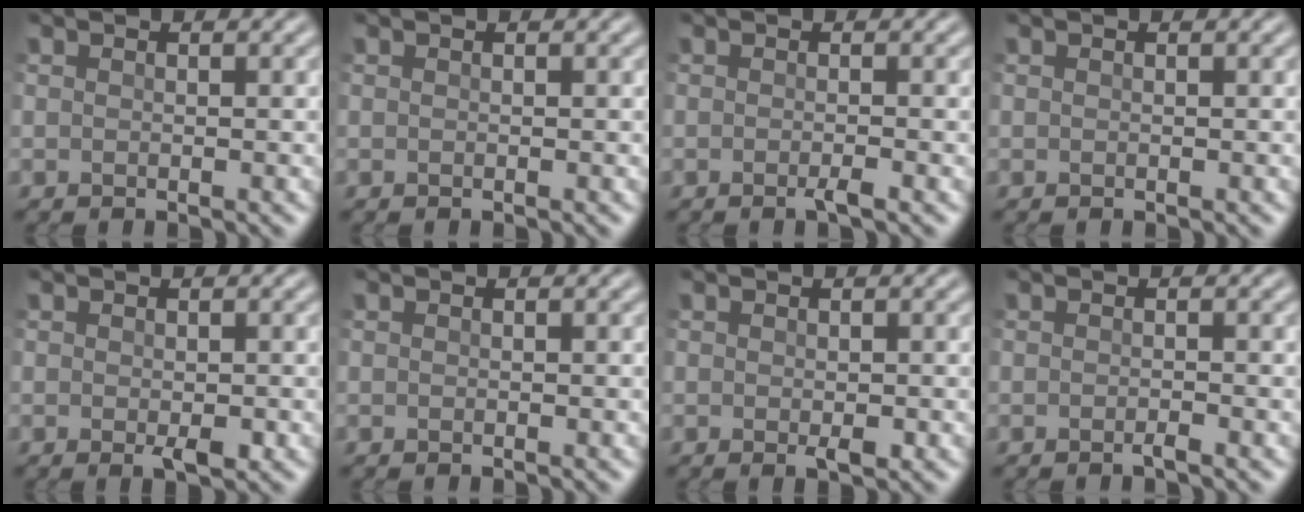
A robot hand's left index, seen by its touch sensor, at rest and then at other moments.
{"total": 0.0}
{"total": 1.1, "force": [-0.6, 0.0, 0.9], "torque": [-0.016, -0.003, -0.013]}
{"total": 0.0}
{"total": 1.5, "force": [-0.5, 0.5, 1.3], "torque": [-0.022, -0.006, -0.006]}
{"total": 0.0}
{"total": 1.1, "force": [-0.3, 0.4, 1.0], "torque": [-0.017, -0.003, -0.003]}
{"total": 0.7, "force": [-0.5, 0.0, 0.5], "torque": [-0.010, 0.000, -0.010]}